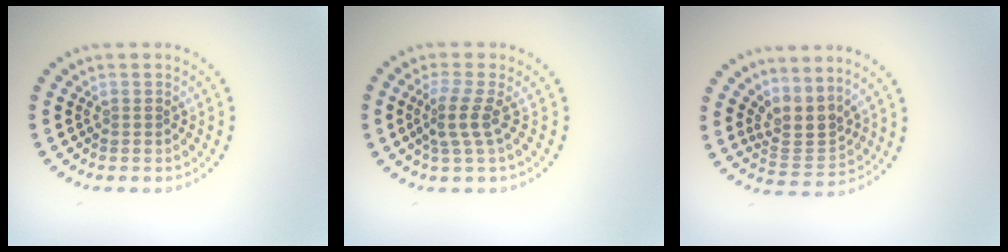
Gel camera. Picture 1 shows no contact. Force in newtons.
{"total": 2.7, "press": 1.9, "slide": 1.9}
{"total": 3.0, "press": 2.0, "slide": 2.2}